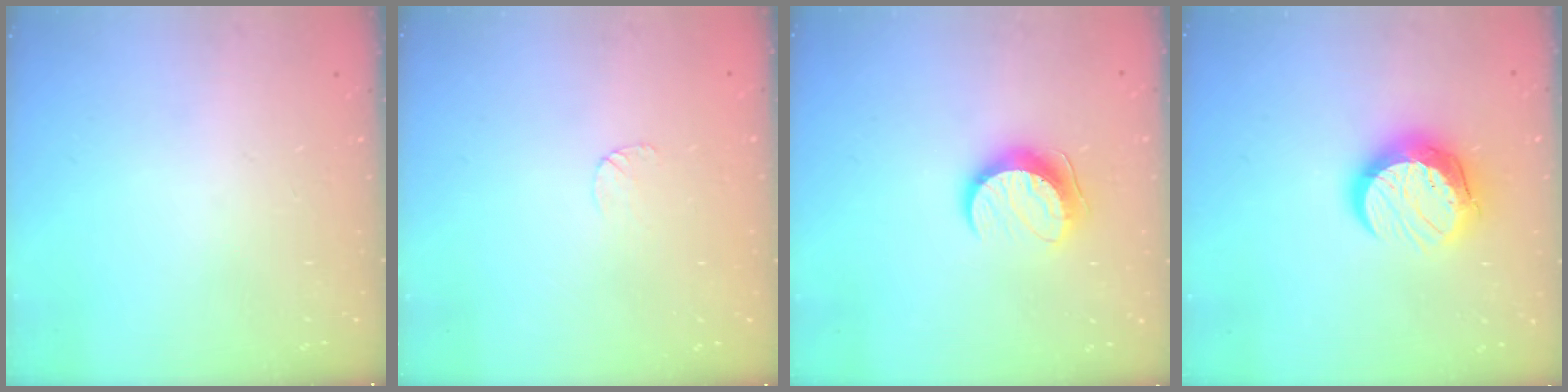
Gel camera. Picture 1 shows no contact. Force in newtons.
{"total": 3.5, "press": 3.5, "slide": 0.4}
{"total": 9.8, "press": 9.8, "slide": 0.7}
{"total": 13.0, "press": 13.0, "slide": 0.9}